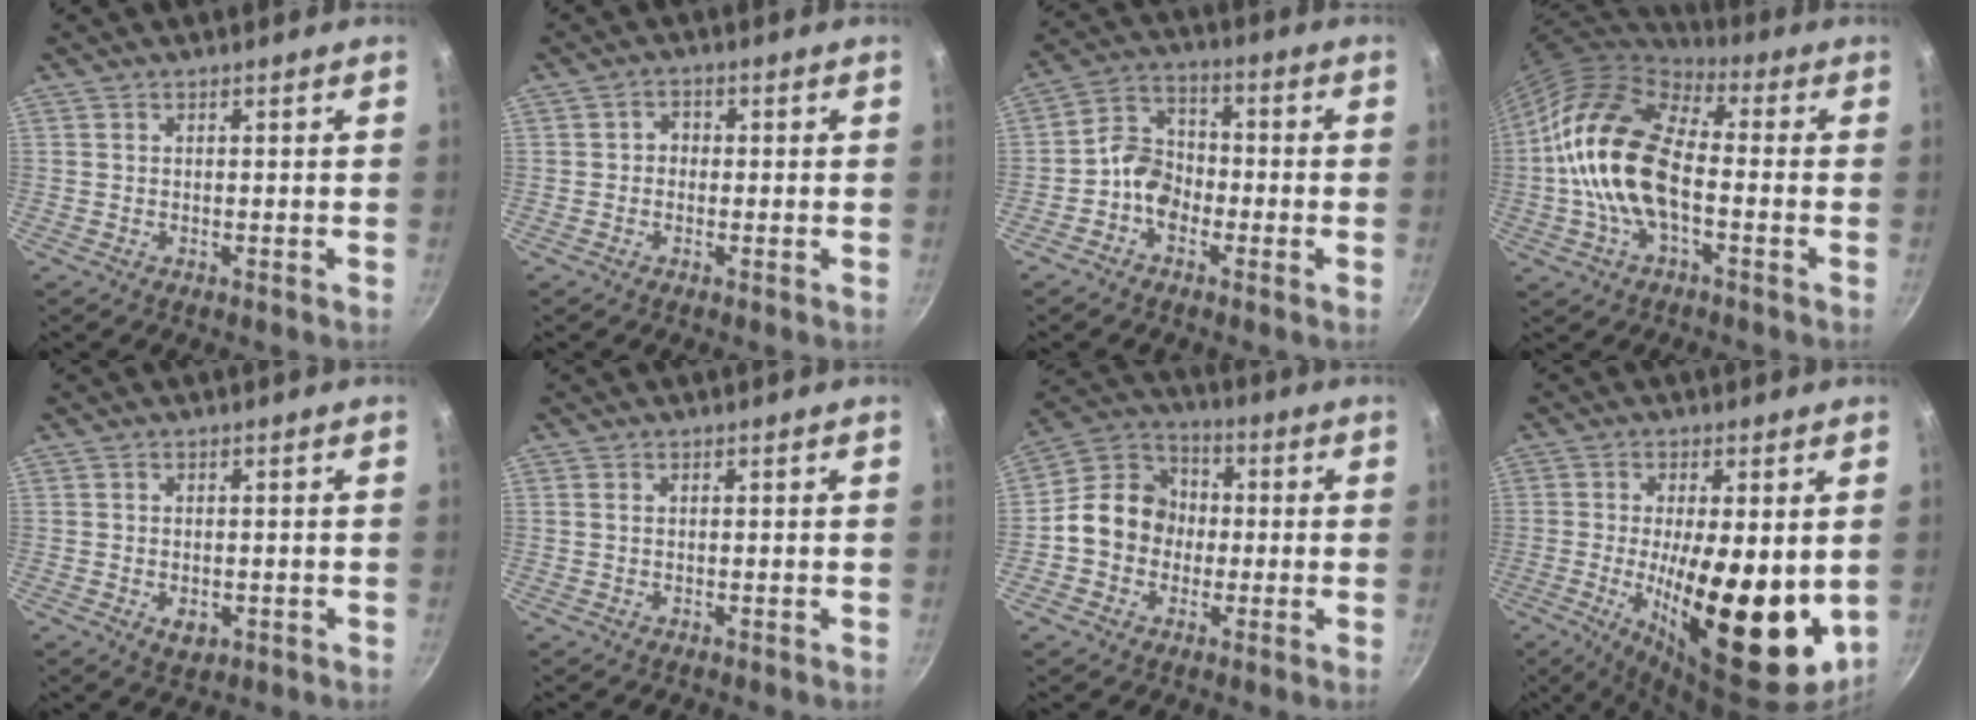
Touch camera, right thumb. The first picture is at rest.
{"total": 2.1, "force": [-0.3, 1.9, 1.0], "torque": [-0.002, 0.008, -0.007]}
{"total": 7.5, "force": [-2.6, 5.7, 4.1], "torque": [-0.046, 0.034, -0.062]}
{"total": 17.6, "force": [-1.7, 9.4, 14.7], "torque": [-0.250, 0.030, -0.046]}
{"total": 3.3, "force": [-0.8, 2.2, 2.3], "torque": [-0.034, -0.004, -0.008]}
{"total": 0.9, "force": [0.2, 0.5, 0.6], "torque": [-0.013, 0.001, 0.002]}
{"total": 12.2, "force": [-1.2, 10.6, 5.9], "torque": [-0.060, 0.033, -0.041]}
{"total": 21.2, "force": [-1.9, 7.9, 19.5], "torque": [-0.281, -0.023, -0.023]}